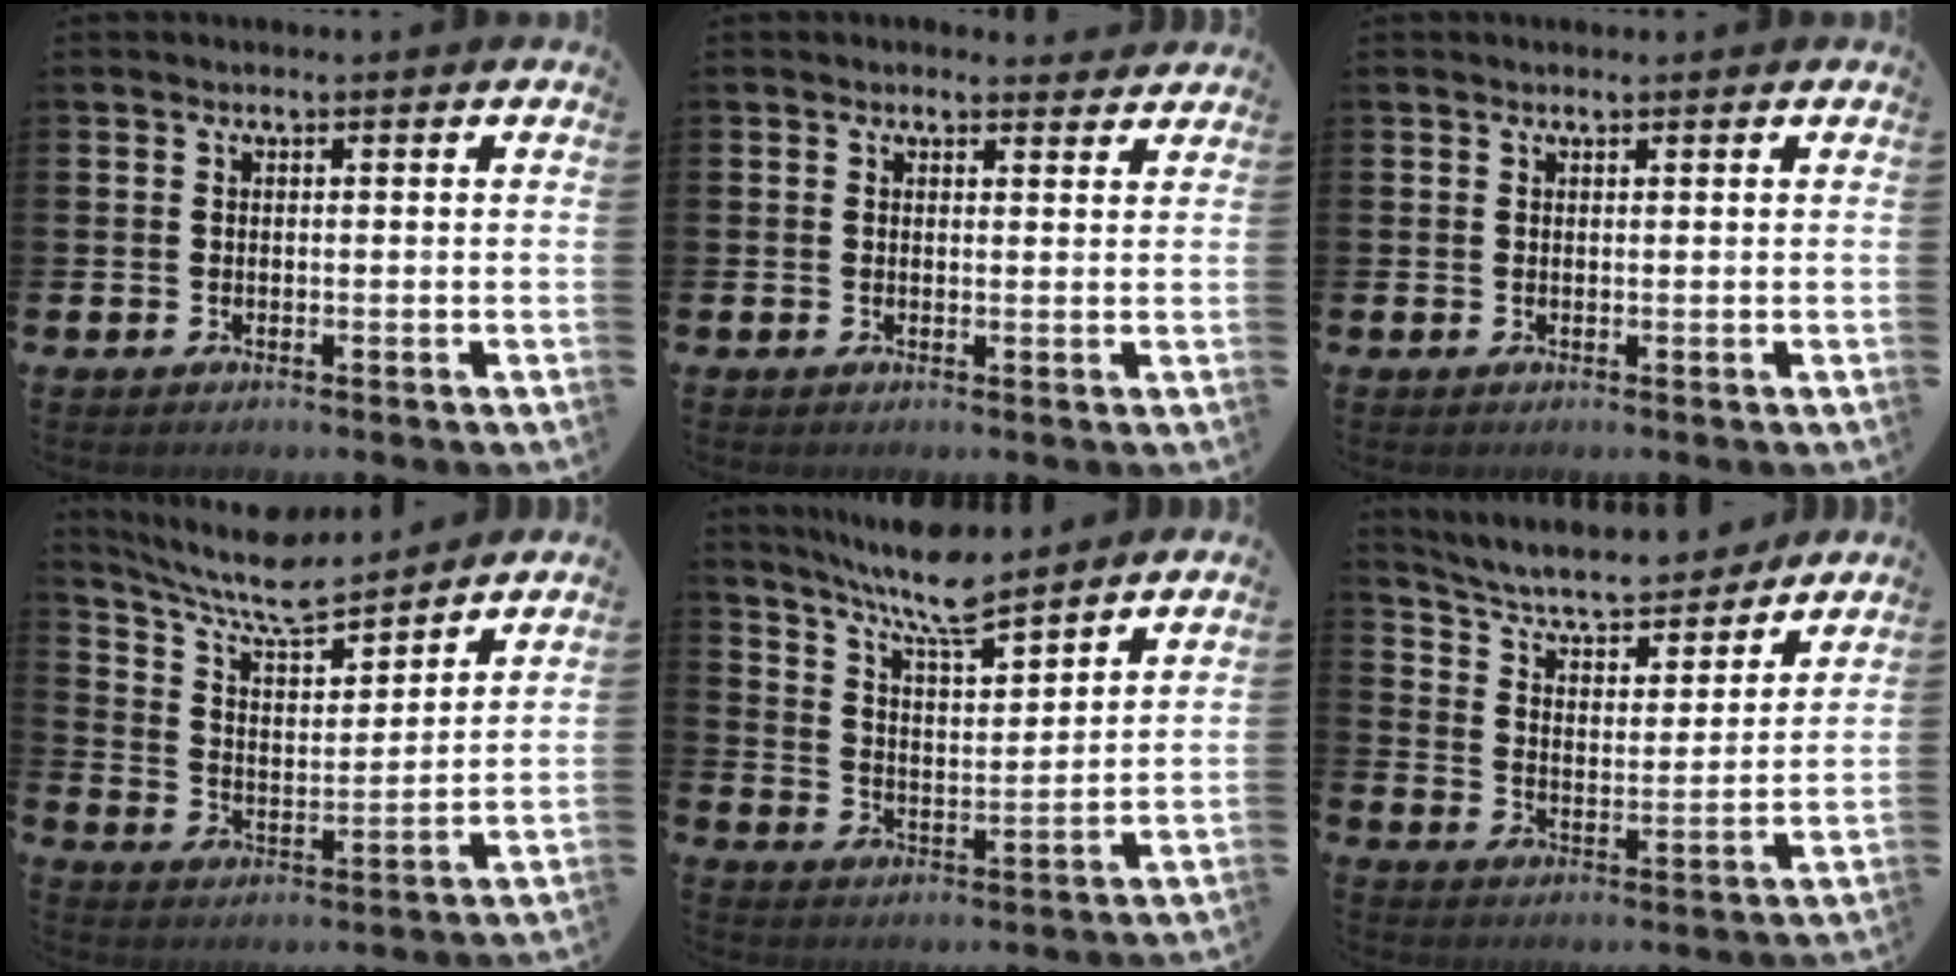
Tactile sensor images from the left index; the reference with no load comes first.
{"total": 1.6, "force": [1.6, 0.5, 0.0], "torque": [0.016, -0.011, 0.025]}
{"total": 0.6, "force": [0.6, 0.1, 0.2], "torque": [0.007, -0.003, 0.008]}
{"total": 8.6, "force": [8.0, 1.7, 2.7], "torque": [-0.091, -0.052, 0.142]}
{"total": 8.7, "force": [7.9, 1.2, 3.3], "torque": [-0.095, -0.043, 0.143]}
{"total": 7.5, "force": [6.9, 1.7, 2.5], "torque": [-0.074, -0.054, 0.114]}